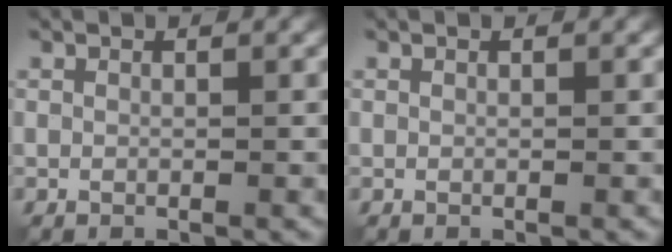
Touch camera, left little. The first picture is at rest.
{"total": 0.0}